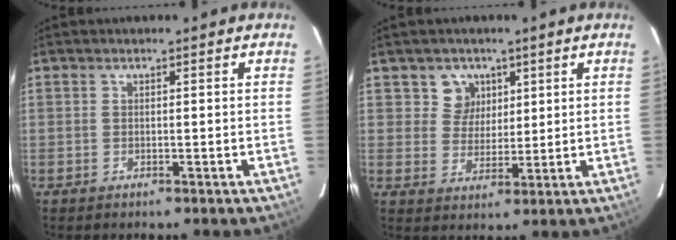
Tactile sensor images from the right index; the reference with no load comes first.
{"total": 5.3, "force": [2.4, 4.6, 0.6], "torque": [-0.002, 0.009, 0.046]}